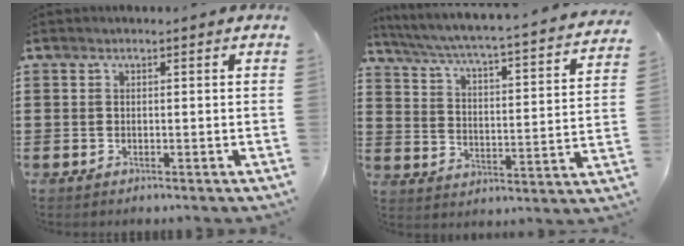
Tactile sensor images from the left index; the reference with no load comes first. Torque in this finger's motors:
{"motor_torque": [2.14, 0.00, 1.05, 0.21]}